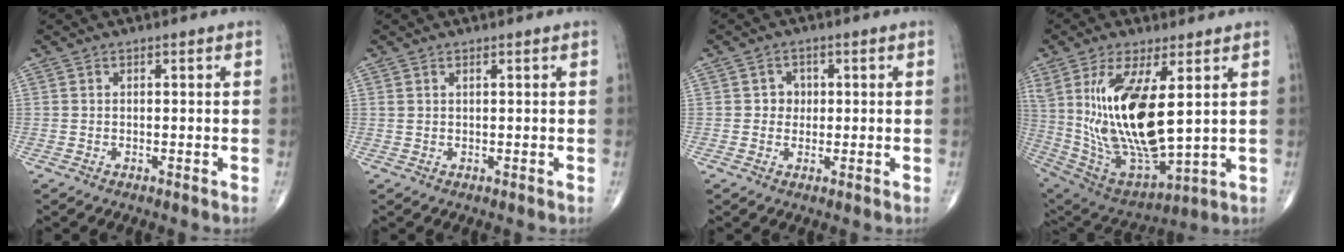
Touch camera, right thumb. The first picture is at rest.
{"total": 0.6, "force": [0.4, 0.2, 0.4], "torque": [-0.012, 0.006, 0.009]}
{"total": 2.6, "force": [0.3, 2.4, 1.0], "torque": [0.004, 0.005, 0.000]}
{"total": 22.1, "force": [4.0, 8.8, 19.8], "torque": [-0.392, -0.034, 0.096]}